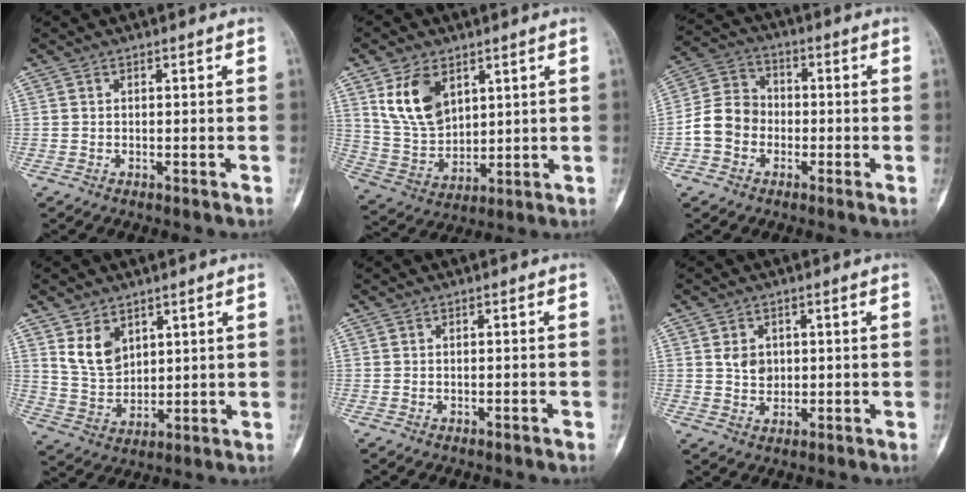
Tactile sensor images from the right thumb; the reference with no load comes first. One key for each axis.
{"total": 11.6, "fx": 5.4, "fy": 7.4, "fz": 7.2, "tx": -0.116, "ty": -0.023, "tz": 0.120}
{"total": 8.5, "fx": -2.3, "fy": 7.2, "fz": 4.0, "tx": -0.063, "ty": 0.033, "tz": -0.055}
{"total": 7.6, "fx": 3.9, "fy": 5.1, "fz": 4.0, "tx": -0.055, "ty": -0.025, "tz": 0.087}
{"total": 0.8, "fx": -0.6, "fy": 0.1, "fz": 0.5, "tx": -0.016, "ty": 0.006, "tz": -0.007}
{"total": 3.9, "fx": 0.6, "fy": 3.2, "fz": 2.1, "tx": -0.018, "ty": -0.002, "tz": 0.014}